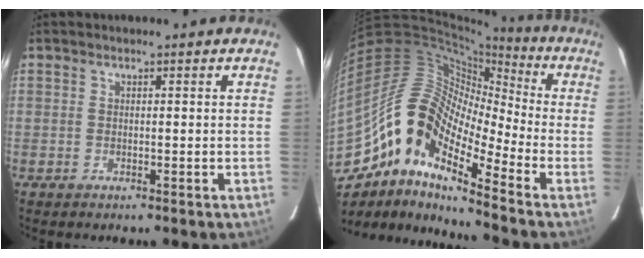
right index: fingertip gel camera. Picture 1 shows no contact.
{"total": 18.2, "force": [-10.1, 5.6, 14.1], "torque": [-0.259, 0.037, -0.176]}